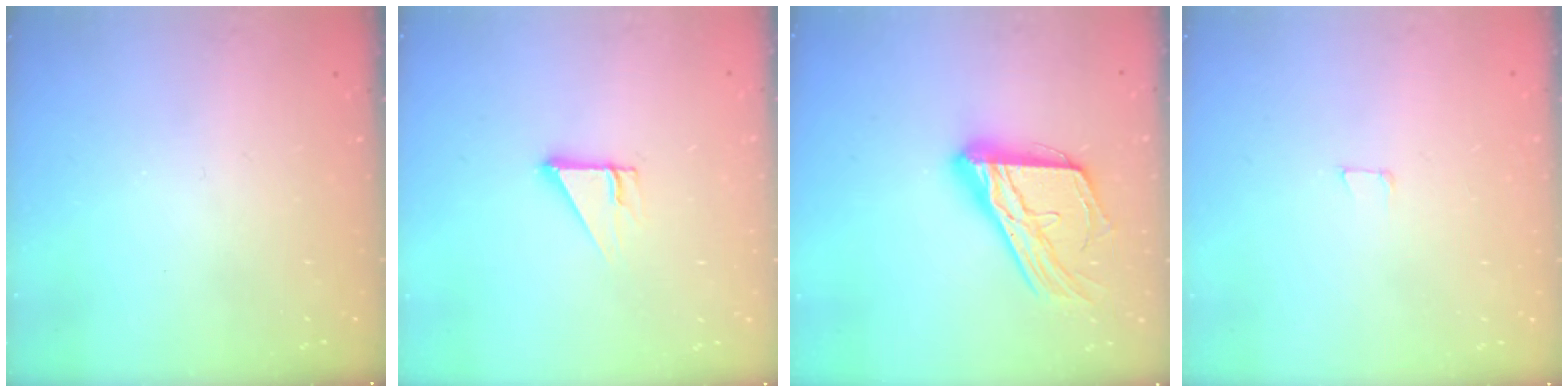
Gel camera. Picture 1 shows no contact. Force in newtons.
{"total": 3.2, "press": 3.2, "slide": 0.1}
{"total": 18.3, "press": 18.2, "slide": 1.6}
{"total": 3.6, "press": 3.6, "slide": 0.2}